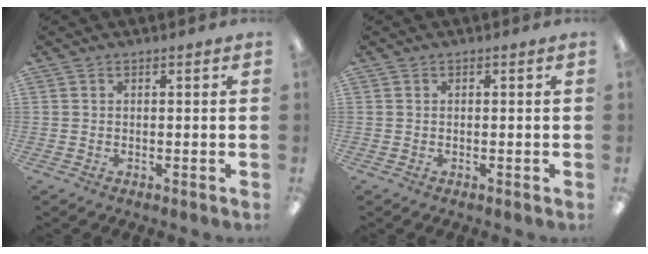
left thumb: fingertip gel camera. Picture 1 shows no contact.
{"total": 0.0}